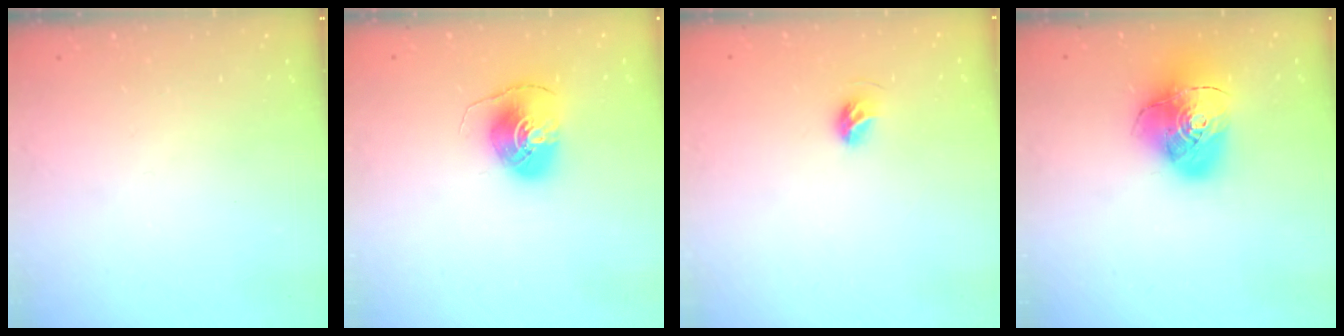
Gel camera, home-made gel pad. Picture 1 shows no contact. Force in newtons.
{"total": 7.6, "press": 7.6, "slide": 0.3}
{"total": 5.3, "press": 5.2, "slide": 0.9}
{"total": 15.3, "press": 15.2, "slide": 1.8}